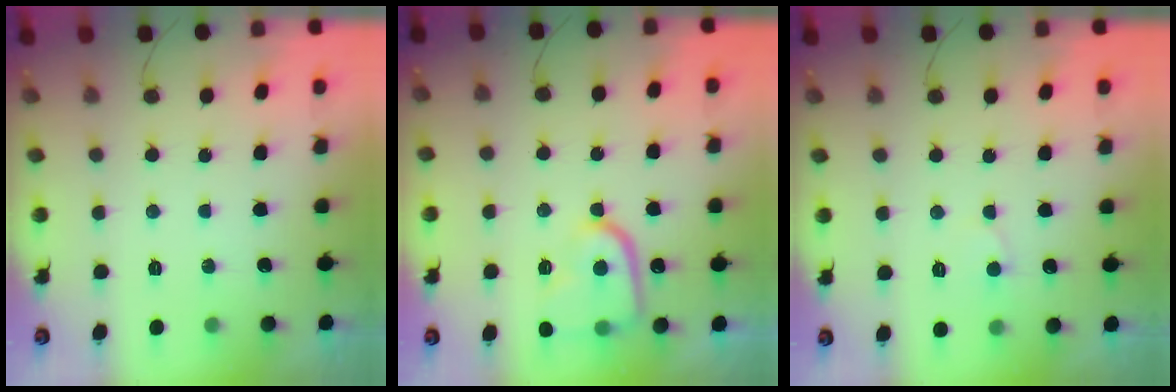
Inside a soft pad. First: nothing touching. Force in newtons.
{"total": 13.3, "press": 13.3, "slide": 1.3}
{"total": 6.0, "press": 6.0, "slide": 0.5}